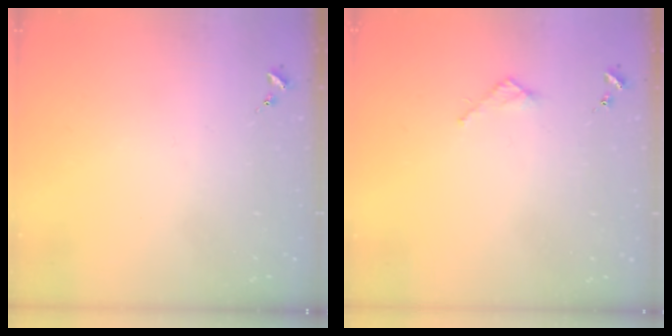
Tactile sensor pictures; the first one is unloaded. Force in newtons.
{"total": 2.7, "press": 2.7, "slide": 0.2}